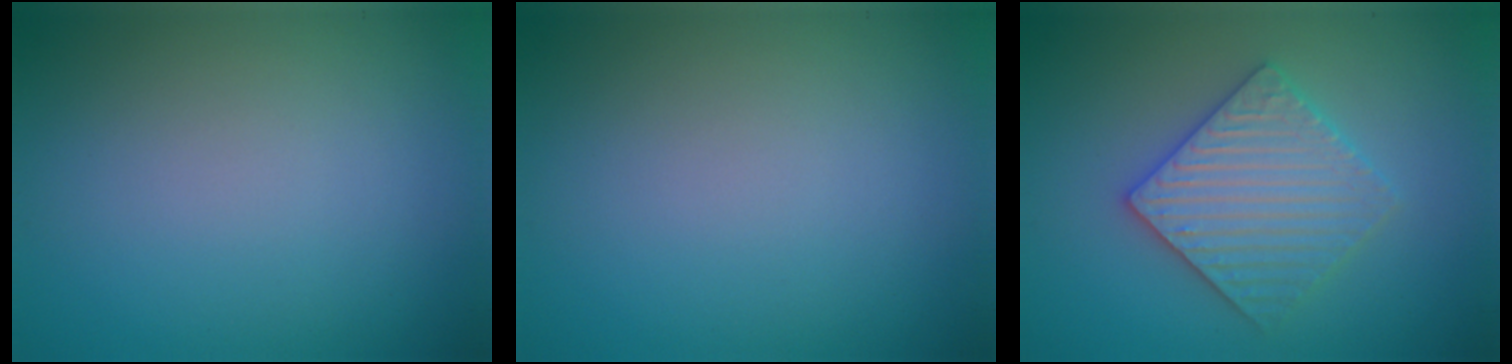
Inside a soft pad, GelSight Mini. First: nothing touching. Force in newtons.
{"total": 0.0}
{"total": 5.2, "press": 5.1, "slide": 1.0}